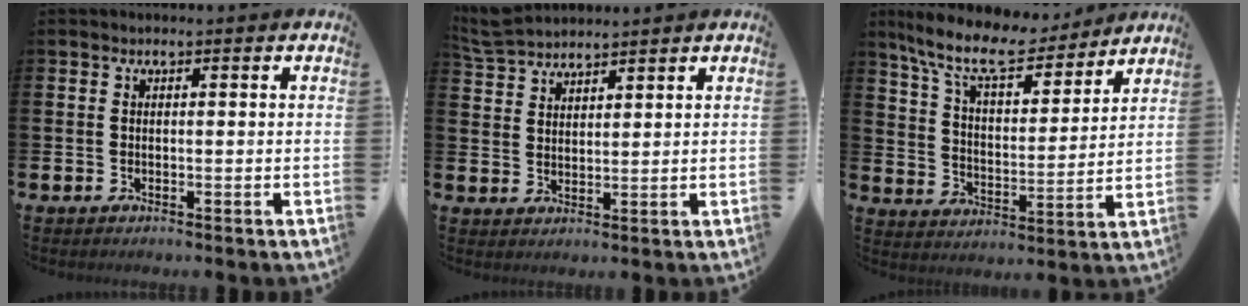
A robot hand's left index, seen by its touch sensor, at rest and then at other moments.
{"total": 5.0, "force": [4.9, 0.7, 0.7], "torque": [-0.028, -0.020, 0.093]}
{"total": 10.7, "force": [9.3, 3.1, 4.3], "torque": [-0.114, -0.055, 0.162]}